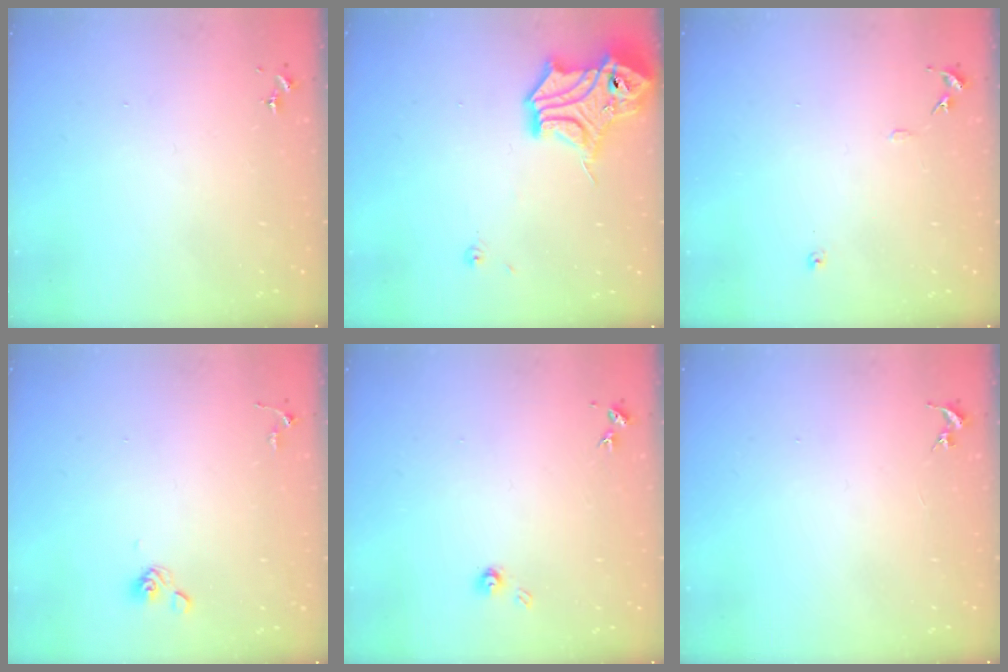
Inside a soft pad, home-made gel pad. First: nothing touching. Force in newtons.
{"total": 15.5, "press": 15.4, "slide": 1.8}
{"total": 6.1, "press": 6.1, "slide": 0.7}
{"total": 5.7, "press": 5.3, "slide": 2.1}
{"total": 3.9, "press": 3.8, "slide": 0.4}
{"total": 0.0}